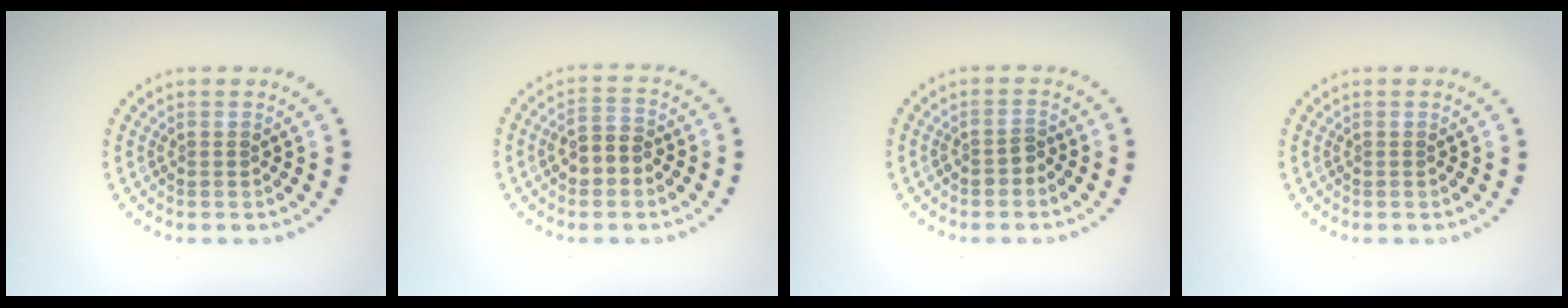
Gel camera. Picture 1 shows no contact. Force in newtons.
{"total": 2.9, "press": 2.9, "slide": 0.7}
{"total": 1.1, "press": 1.0, "slide": 0.4}
{"total": 0.0}